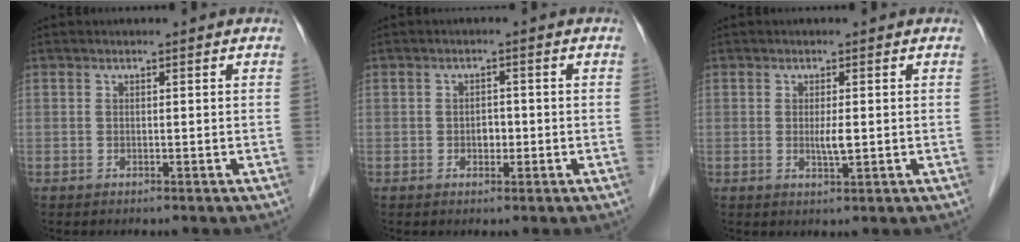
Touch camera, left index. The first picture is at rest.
{"total": 1.8, "force": [-0.5, 1.2, 1.2], "torque": [-0.018, 0.004, -0.006]}
{"total": 2.1, "force": [0.0, 0.3, 2.0], "torque": [-0.041, -0.004, 0.001]}